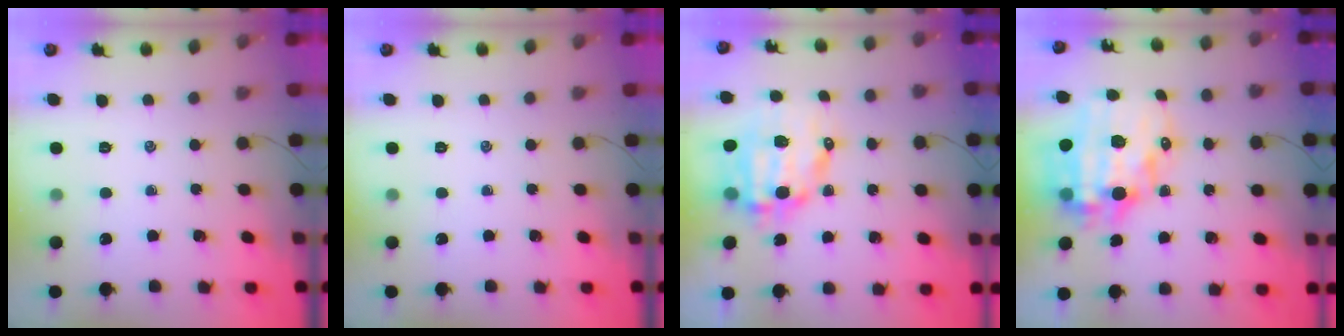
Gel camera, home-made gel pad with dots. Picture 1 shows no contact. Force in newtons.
{"total": 0.0}
{"total": 12.1, "press": 11.8, "slide": 2.5}
{"total": 19.7, "press": 19.2, "slide": 4.4}